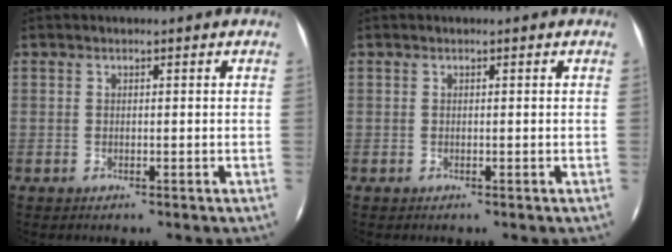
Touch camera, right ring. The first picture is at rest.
{"total": 0.0}